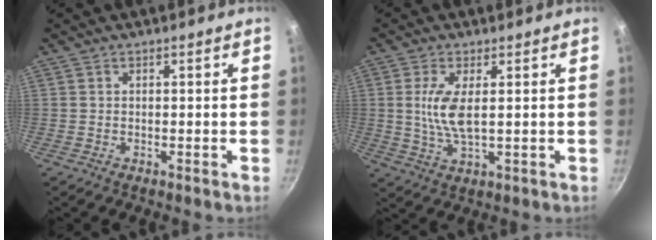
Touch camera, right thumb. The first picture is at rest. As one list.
[{"total": 6.8, "force": [1.0, 2.3, 6.4], "torque": [-0.134, -0.006, 0.021]}]